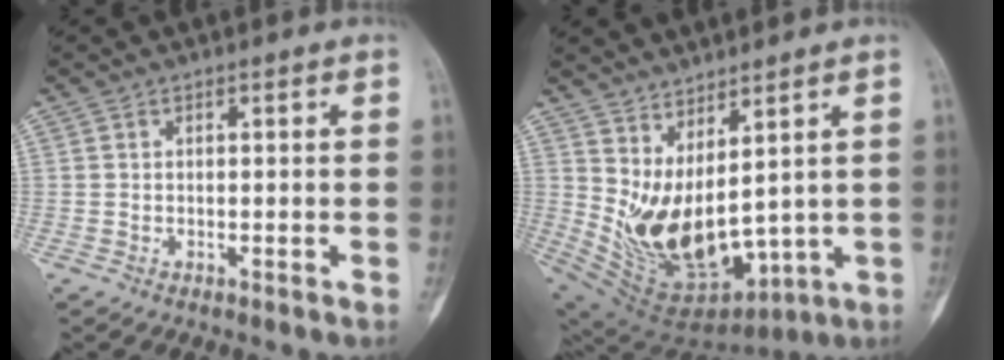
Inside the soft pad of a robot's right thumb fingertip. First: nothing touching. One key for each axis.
{"total": 17.1, "fx": 3.8, "fy": 7.9, "fz": 14.7, "tx": -0.248, "ty": -0.061, "tz": 0.105}